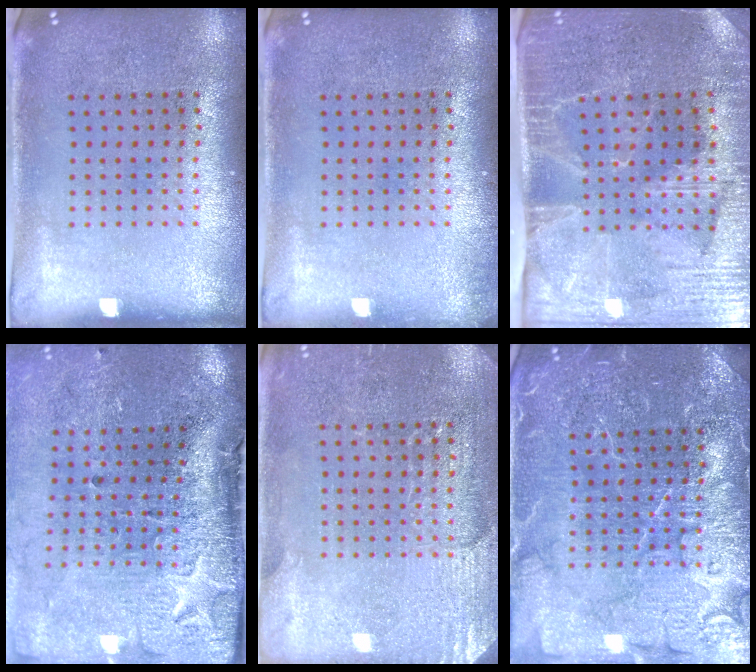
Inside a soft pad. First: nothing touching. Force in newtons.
{"total": 0.6, "press": 0.6, "slide": 0.1}
{"total": 4.0, "press": 3.5, "slide": 2.1}
{"total": 4.5, "press": 3.5, "slide": 2.8}
{"total": 2.9, "press": 2.9, "slide": 0.5}
{"total": 5.4, "press": 5.3, "slide": 0.8}